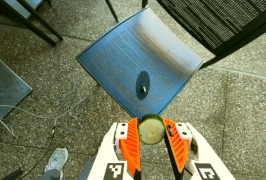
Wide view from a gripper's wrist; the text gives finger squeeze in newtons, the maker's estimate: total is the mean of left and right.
{"total": 9.3, "left": 8.7, "right": 9.9}